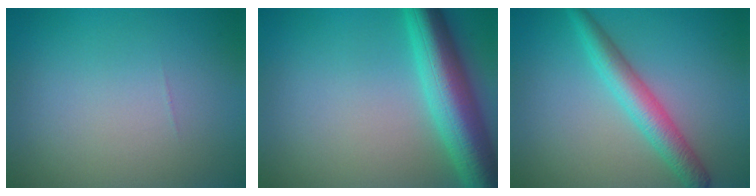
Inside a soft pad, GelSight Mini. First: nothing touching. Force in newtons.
{"total": 8.4, "press": 8.4, "slide": 0.2}
{"total": 3.7, "press": 3.7, "slide": 0.1}